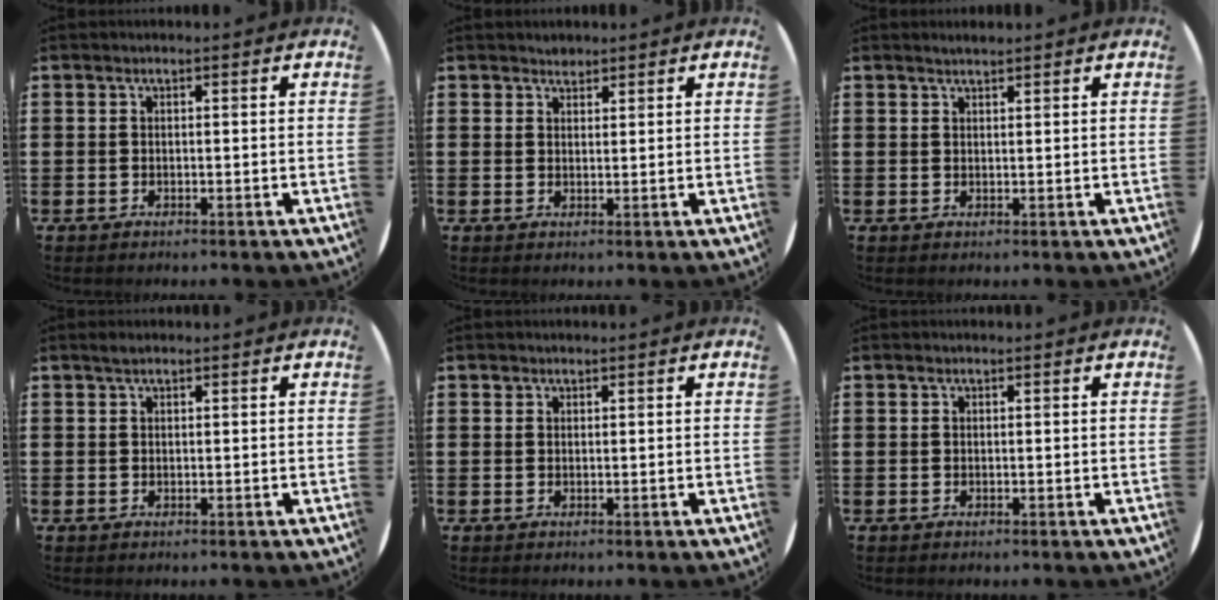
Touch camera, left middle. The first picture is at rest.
{"total": 1.4, "force": [1.4, 0.4, 0.0], "torque": [-0.001, 0.001, 0.027]}
{"total": 1.1, "force": [1.0, 0.0, 0.3], "torque": [-0.005, 0.001, 0.019]}
{"total": 0.9, "force": [0.7, 0.4, 0.4], "torque": [-0.009, 0.004, 0.012]}
{"total": 0.6, "force": [0.5, 0.3, 0.0], "torque": [0.007, 0.000, 0.007]}
{"total": 0.0}